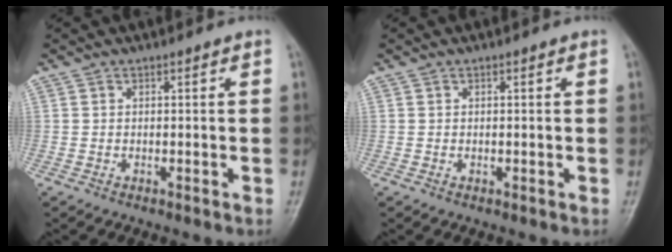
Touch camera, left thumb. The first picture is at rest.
{"total": 0.5, "force": [0.1, 0.4, 0.3], "torque": [-0.001, 0.000, 0.000]}